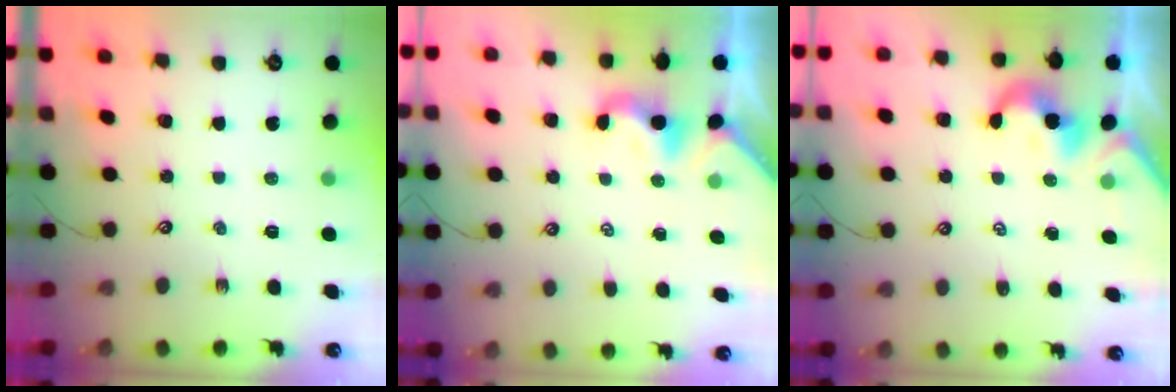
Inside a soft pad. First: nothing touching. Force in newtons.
{"total": 1.9, "press": 1.8, "slide": 0.5}
{"total": 1.9, "press": 1.9, "slide": 0.5}